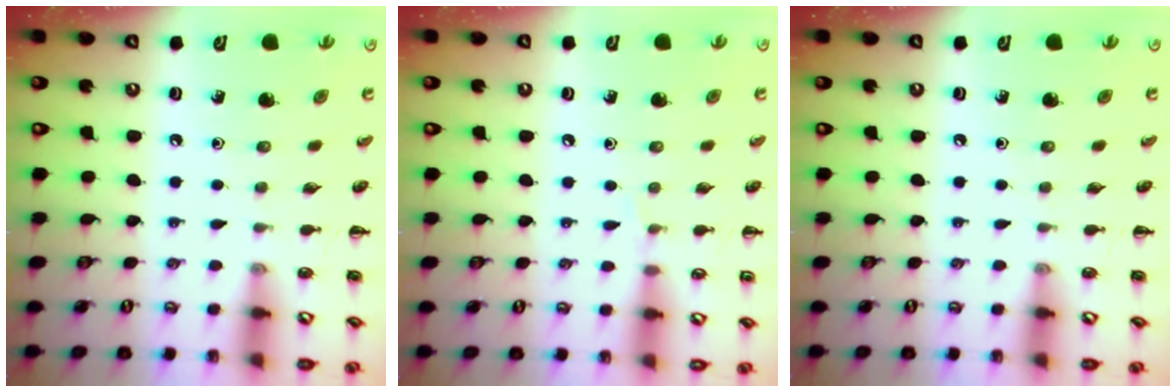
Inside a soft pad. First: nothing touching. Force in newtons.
{"total": 3.8, "press": 3.6, "slide": 1.2}
{"total": 0.0}